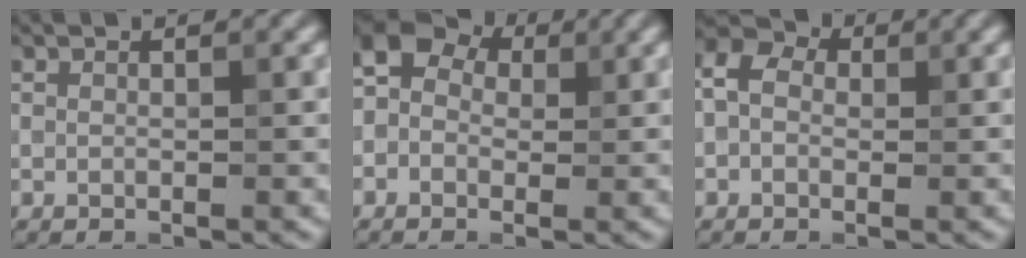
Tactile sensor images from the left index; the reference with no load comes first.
{"total": 5.7, "force": [1.1, 4.7, 2.9], "torque": [-0.024, 0.028, -0.029]}
{"total": 3.3, "force": [0.1, 2.6, 2.0], "torque": [-0.037, 0.012, -0.014]}